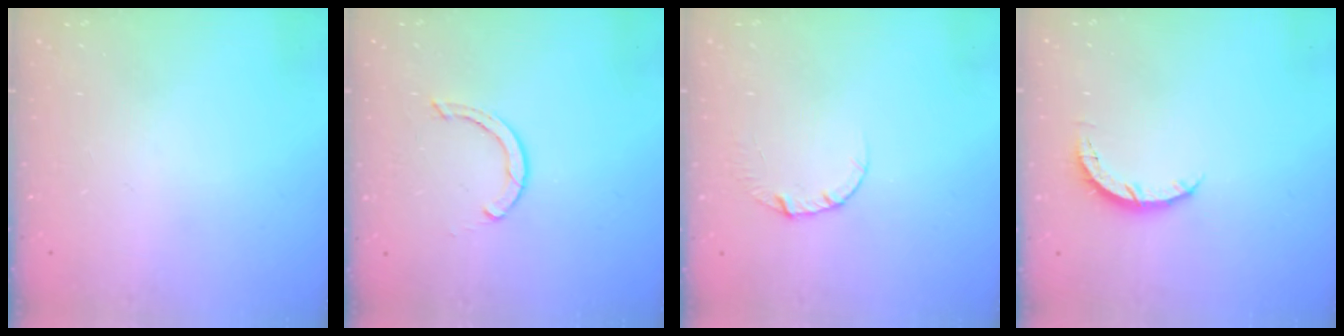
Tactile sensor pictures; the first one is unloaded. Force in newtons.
{"total": 2.4, "press": 2.4, "slide": 0.0}
{"total": 3.4, "press": 3.4, "slide": 0.4}
{"total": 4.2, "press": 4.1, "slide": 0.4}